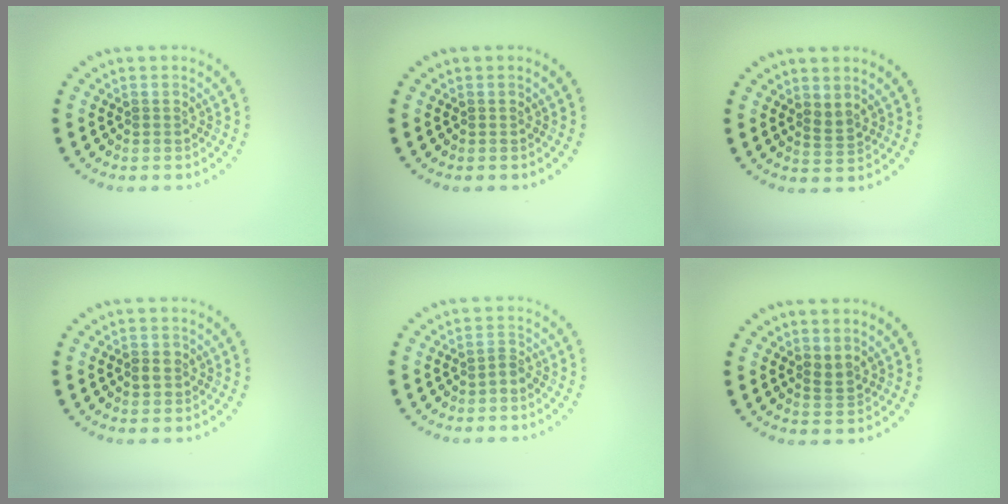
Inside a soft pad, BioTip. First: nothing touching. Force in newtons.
{"total": 0.0}
{"total": 1.4, "press": 1.1, "slide": 0.7}
{"total": 1.2, "press": 1.2, "slide": 0.4}
{"total": 1.0, "press": 0.4, "slide": 0.9}
{"total": 1.4, "press": 1.1, "slide": 0.7}